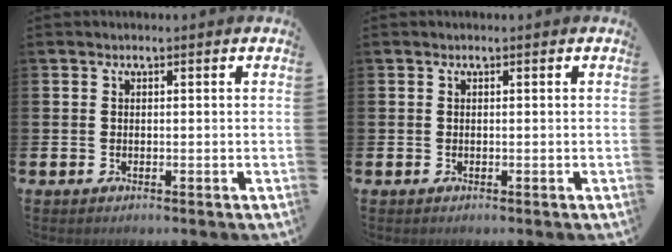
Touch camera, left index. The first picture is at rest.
{"total": 0.0}